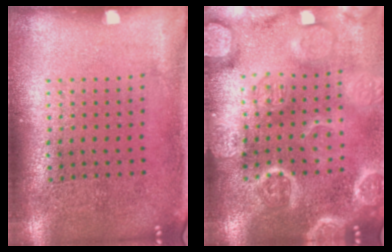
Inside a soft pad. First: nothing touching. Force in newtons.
{"total": 4.7, "press": 4.6, "slide": 0.5}